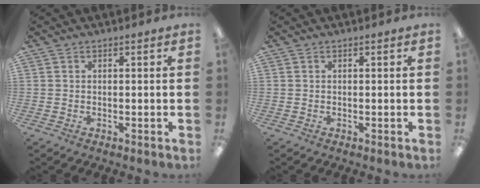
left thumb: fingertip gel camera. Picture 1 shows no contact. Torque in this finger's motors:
{"motor_torque": [-0.20, -0.02, 0.16, -0.11, 0.00]}